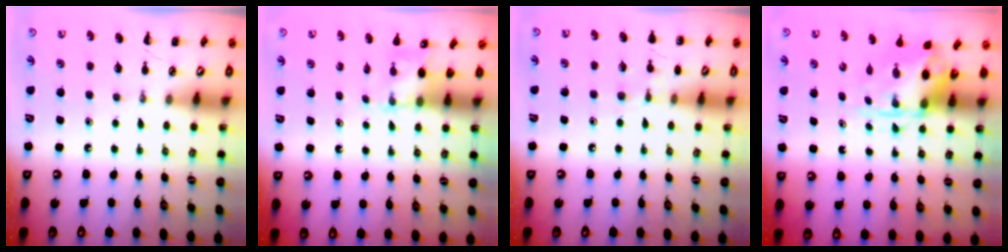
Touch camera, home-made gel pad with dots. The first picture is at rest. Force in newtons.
{"total": 3.8, "press": 3.7, "slide": 0.8}
{"total": 6.2, "press": 5.9, "slide": 1.7}
{"total": 3.9, "press": 3.8, "slide": 0.9}